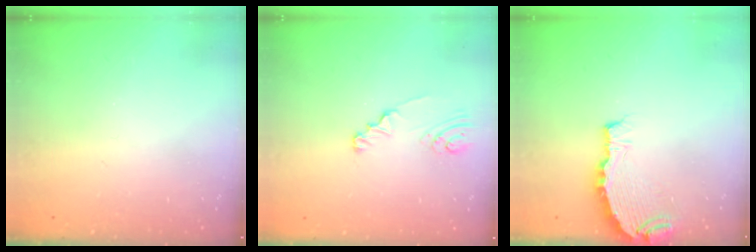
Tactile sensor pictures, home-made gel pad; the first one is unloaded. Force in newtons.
{"total": 2.8, "press": 2.8, "slide": 0.3}
{"total": 5.0, "press": 4.9, "slide": 0.4}